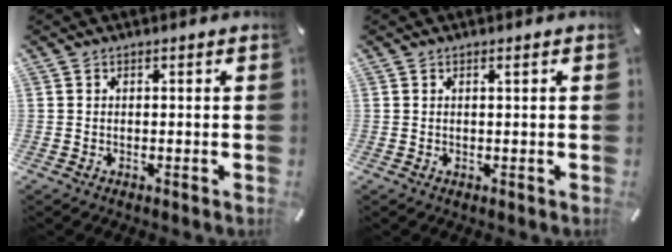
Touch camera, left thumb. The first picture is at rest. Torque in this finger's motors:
{"motor_torque": [-0.05, -0.13, 0.06, -0.13, 0.00]}